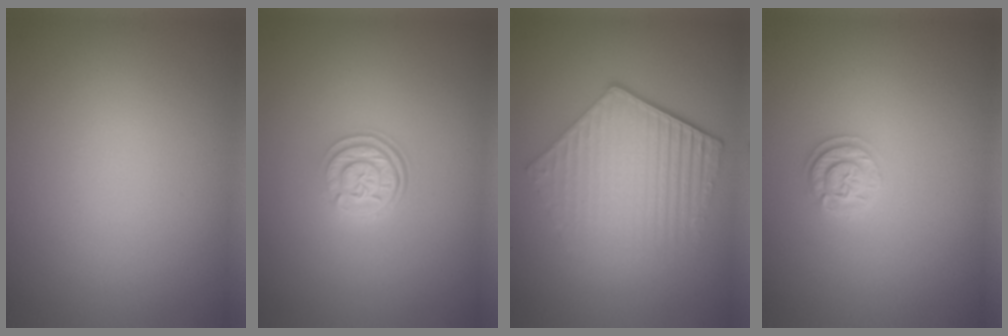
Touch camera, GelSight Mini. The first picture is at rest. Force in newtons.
{"total": 3.0, "press": 2.4, "slide": 1.8}
{"total": 6.1, "press": 4.4, "slide": 4.3}
{"total": 1.7, "press": 1.7, "slide": 0.3}